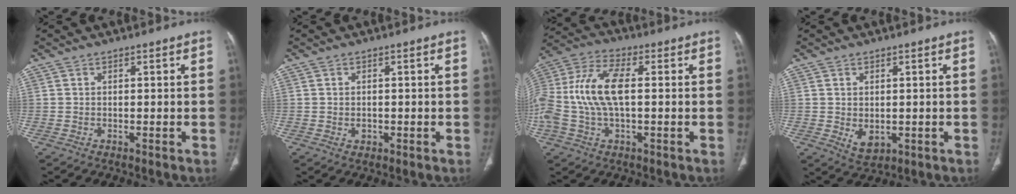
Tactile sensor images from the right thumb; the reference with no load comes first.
{"total": 1.3, "force": [-0.2, 1.1, 0.8], "torque": [-0.011, 0.001, 0.000]}
{"total": 15.2, "force": [0.3, 7.3, 13.3], "torque": [-0.308, 0.029, 0.004]}
{"total": 4.1, "force": [-0.4, 2.8, 3.0], "torque": [-0.041, -0.009, 0.009]}